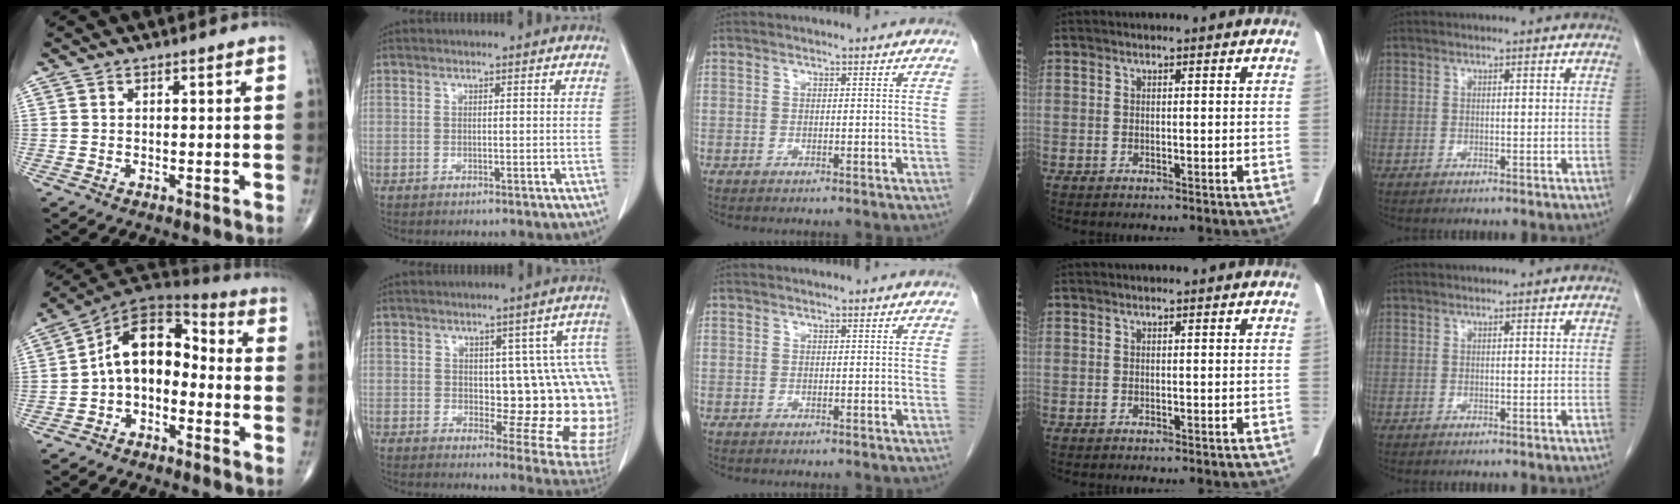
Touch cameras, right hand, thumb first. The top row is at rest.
{"thumb": {"total": 12.1, "force": [-1.9, 7.9, 8.9], "torque": [-0.119, 0.063, -0.049]}, "index": {"total": 15.1, "force": [0.4, 5.7, 13.9], "torque": [-0.113, 0.011, 0.014]}}